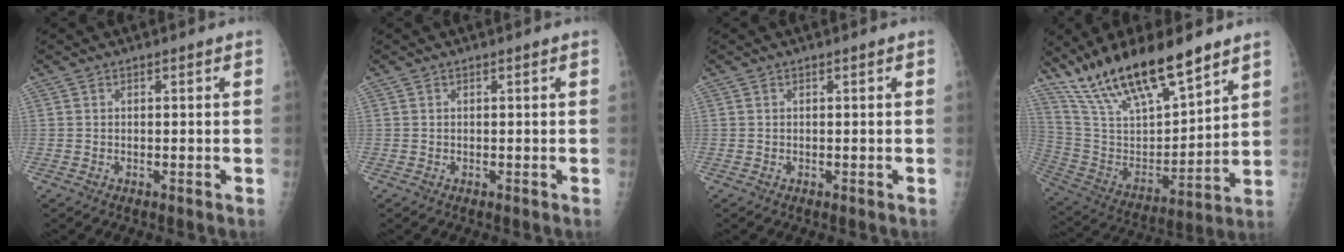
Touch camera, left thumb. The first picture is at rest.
{"total": 0.0}
{"total": 0.0}
{"total": 22.2, "force": [16.3, 6.4, 13.6], "torque": [-0.226, -0.061, 0.307]}